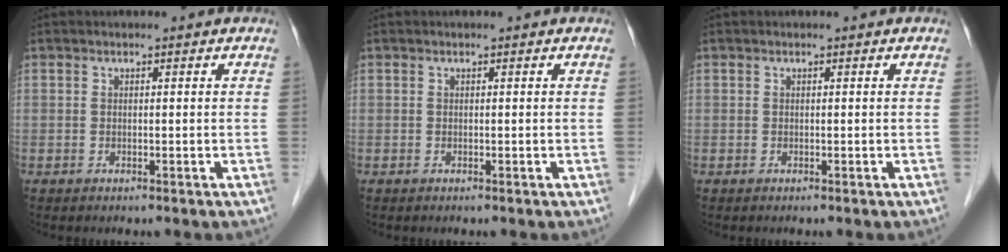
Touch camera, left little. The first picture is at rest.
{"total": 0.0}
{"total": 0.0}